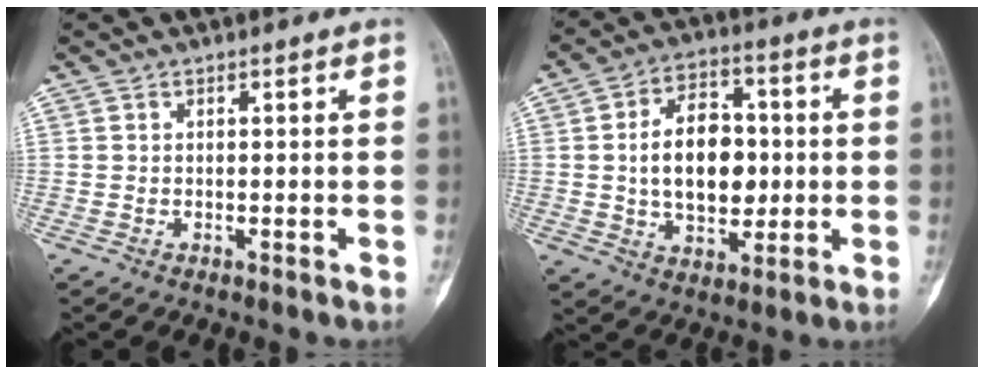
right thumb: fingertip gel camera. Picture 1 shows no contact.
{"total": 14.6, "force": [0.3, 9.4, 11.1], "torque": [-0.150, 0.015, 0.008]}